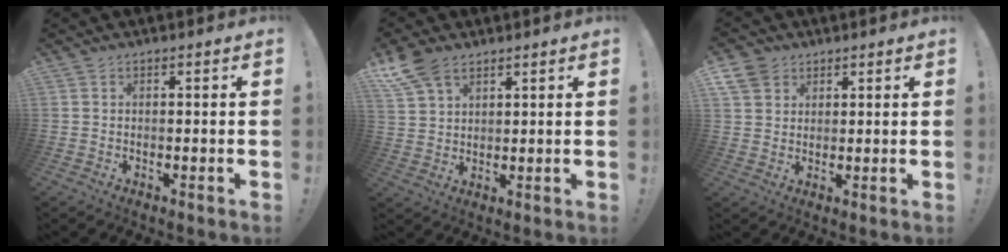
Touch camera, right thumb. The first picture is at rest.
{"total": 8.7, "force": [5.9, 4.7, 4.4], "torque": [-0.090, -0.023, 0.115]}
{"total": 6.7, "force": [4.0, 4.9, 2.1], "torque": [-0.033, -0.019, 0.080]}